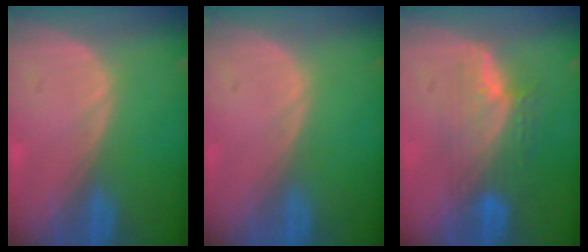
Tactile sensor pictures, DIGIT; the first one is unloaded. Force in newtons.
{"total": 0.0}
{"total": 7.5, "press": 7.1, "slide": 2.6}